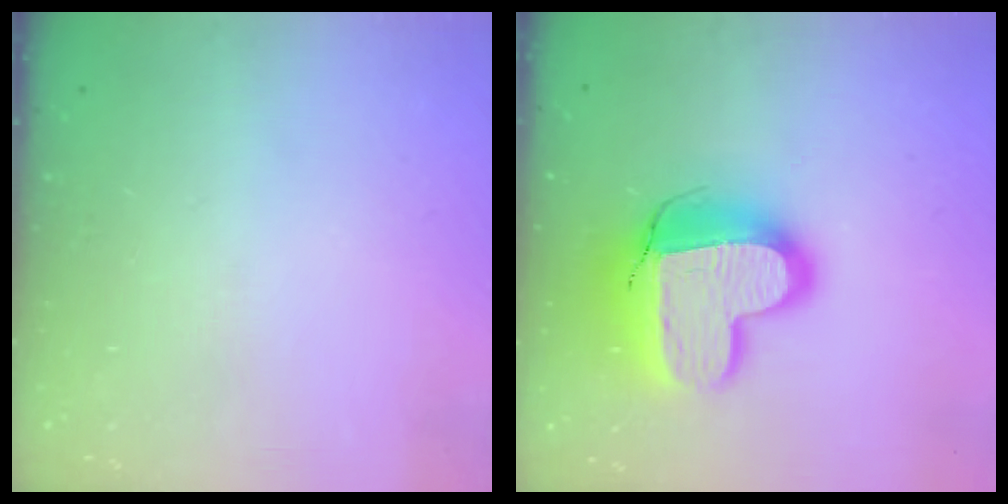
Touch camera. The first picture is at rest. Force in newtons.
{"total": 16.9, "press": 16.8, "slide": 1.4}